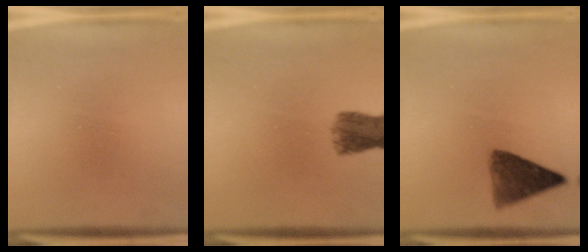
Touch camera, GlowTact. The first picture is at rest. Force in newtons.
{"total": 4.6}
{"total": 7.7}